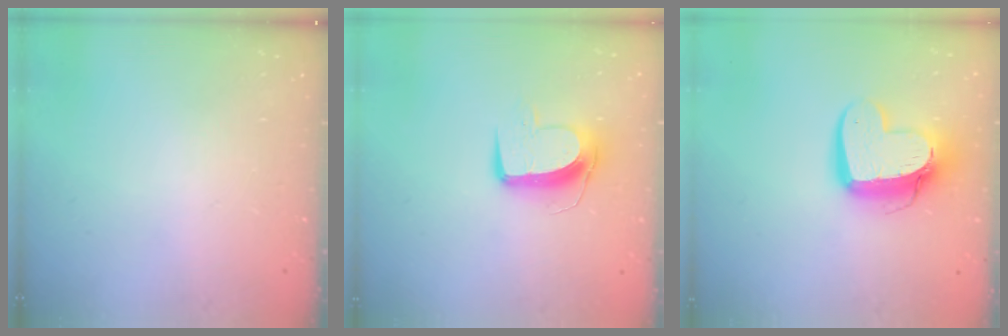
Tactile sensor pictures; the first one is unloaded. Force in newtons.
{"total": 9.8, "press": 9.7, "slide": 0.7}
{"total": 13.7, "press": 13.7, "slide": 1.3}